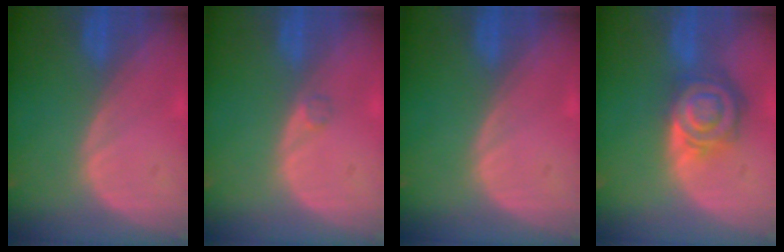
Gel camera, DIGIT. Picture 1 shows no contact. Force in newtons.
{"total": 0.9, "press": 0.9, "slide": 0.1}
{"total": 0.0}
{"total": 8.3, "press": 7.1, "slide": 4.2}